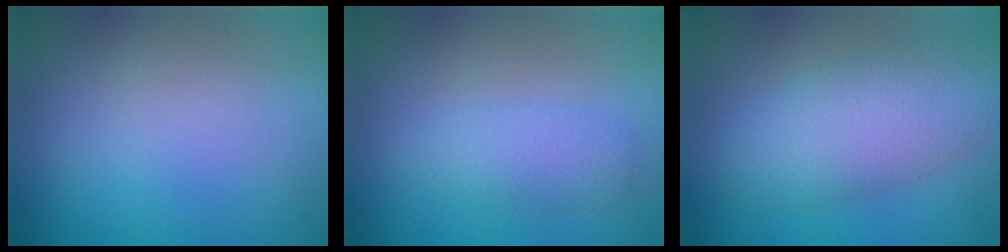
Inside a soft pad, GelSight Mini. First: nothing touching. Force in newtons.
{"total": 2.4, "press": 2.4, "slide": 0.1}
{"total": 6.5, "press": 6.5, "slide": 0.3}